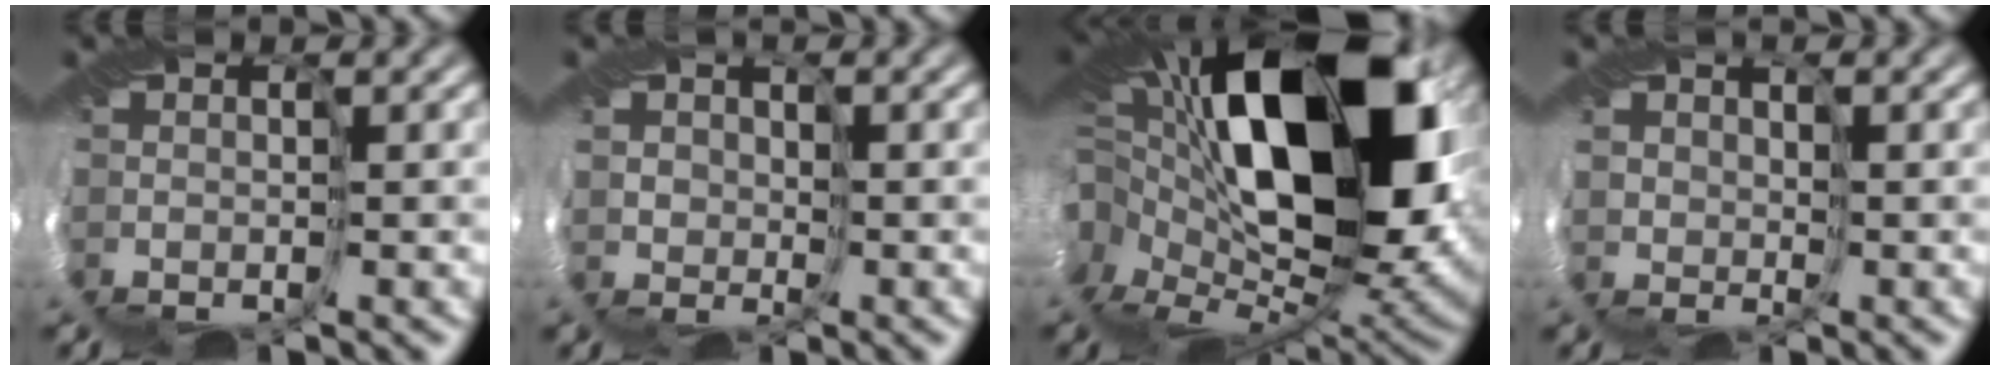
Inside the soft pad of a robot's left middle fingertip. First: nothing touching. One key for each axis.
{"total": 2.4, "fx": 1.4, "fy": 0.1, "fz": -1.9, "tx": 0.028, "ty": 0.004, "tz": 0.026}
{"total": 16.2, "fx": 3.1, "fy": 8.4, "fz": 13.5, "tx": -0.238, "ty": 0.010, "tz": 0.050}
{"total": 2.5, "fx": 1.7, "fy": -0.1, "fz": -1.8, "tx": 0.021, "ty": 0.006, "tz": 0.036}